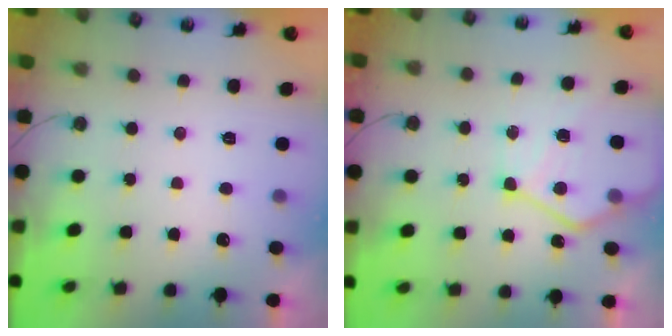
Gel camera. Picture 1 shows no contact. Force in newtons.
{"total": 13.6, "press": 13.6, "slide": 1.2}